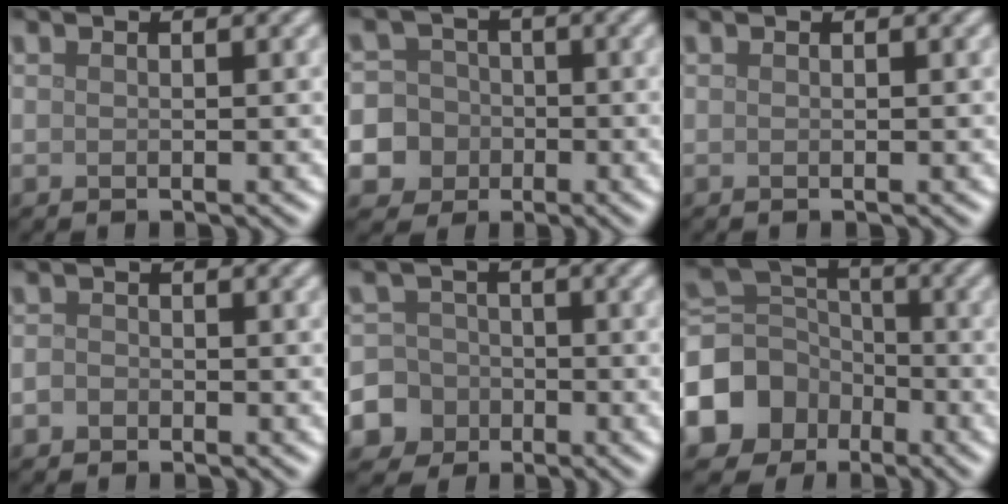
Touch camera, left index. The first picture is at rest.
{"total": 13.2, "force": [-4.5, 12.2, 2.3], "torque": [-0.084, -0.018, -0.105]}
{"total": 0.0}
{"total": 1.2, "force": [-0.7, 0.9, 0.3], "torque": [-0.003, -0.001, -0.016]}
{"total": 8.1, "force": [-3.5, 7.3, 0.8], "torque": [-0.017, -0.016, -0.086]}
{"total": 9.4, "force": [-4.5, 7.6, 3.3], "torque": [-0.096, 0.001, -0.101]}